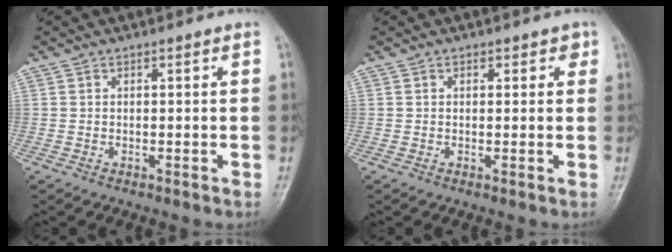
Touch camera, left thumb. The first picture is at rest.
{"total": 2.0, "force": [1.0, 1.4, 0.9], "torque": [0.007, -0.001, 0.007]}